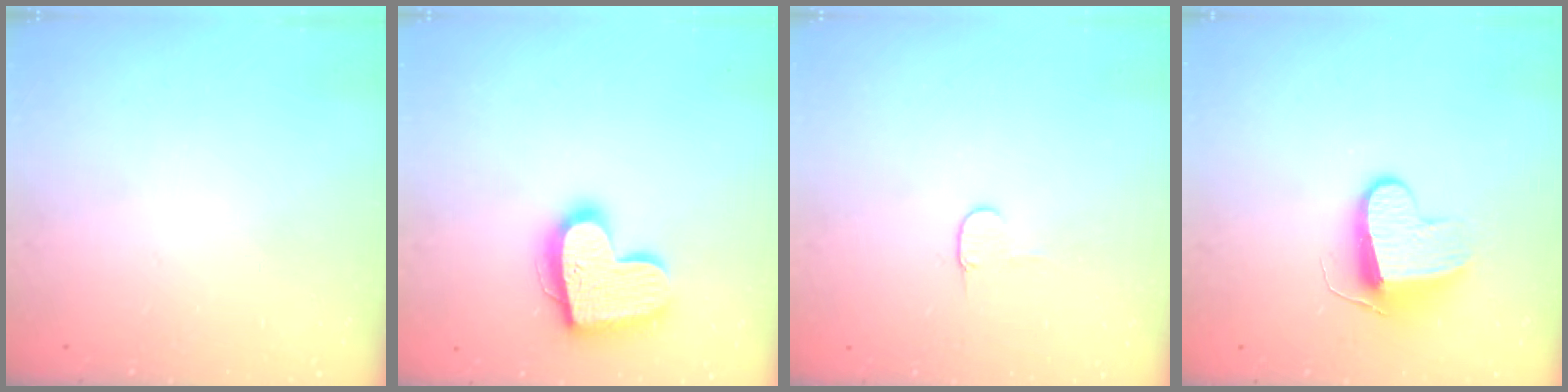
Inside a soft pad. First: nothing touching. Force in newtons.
{"total": 17.4, "press": 17.3, "slide": 1.4}
{"total": 3.8, "press": 3.8, "slide": 0.4}
{"total": 9.1, "press": 9.1, "slide": 0.2}